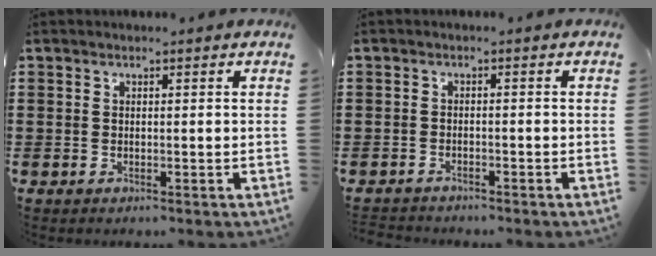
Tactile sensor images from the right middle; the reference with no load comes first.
{"total": 1.8, "force": [-1.8, 0.4, -0.3], "torque": [-0.001, 0.000, -0.040]}